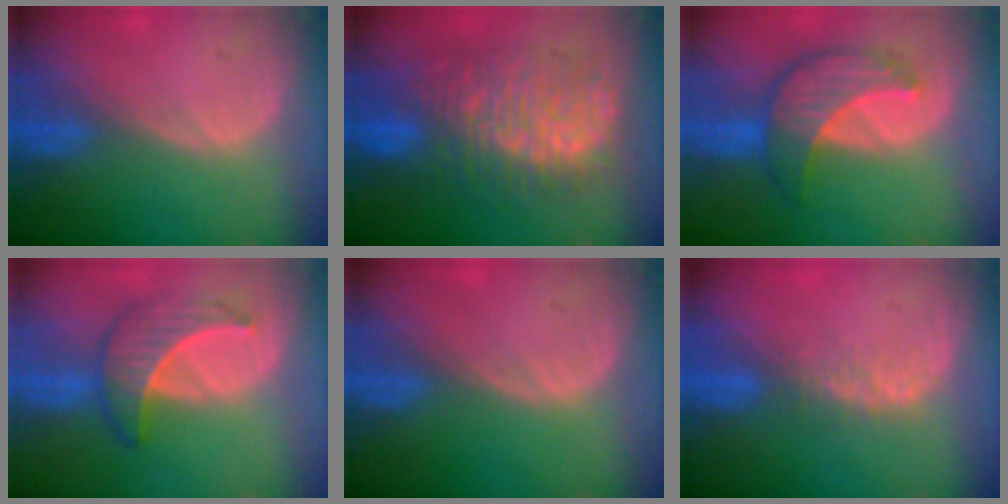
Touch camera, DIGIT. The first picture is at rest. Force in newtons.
{"total": 12.2, "press": 12.1, "slide": 1.3}
{"total": 7.8, "press": 7.5, "slide": 2.3}
{"total": 6.4, "press": 6.2, "slide": 1.4}
{"total": 0.0}
{"total": 2.8, "press": 2.4, "slide": 1.5}